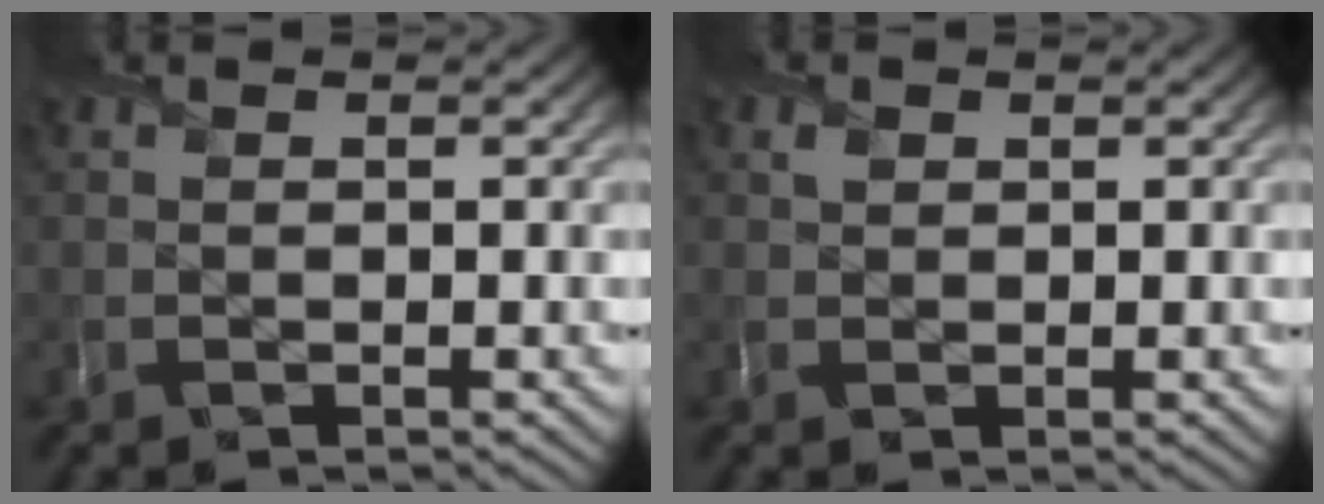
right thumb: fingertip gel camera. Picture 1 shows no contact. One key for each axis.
{"total": 0.9, "fx": 0.5, "fy": 0.8, "fz": 0.1, "tx": -0.003, "ty": -0.002, "tz": 0.010}